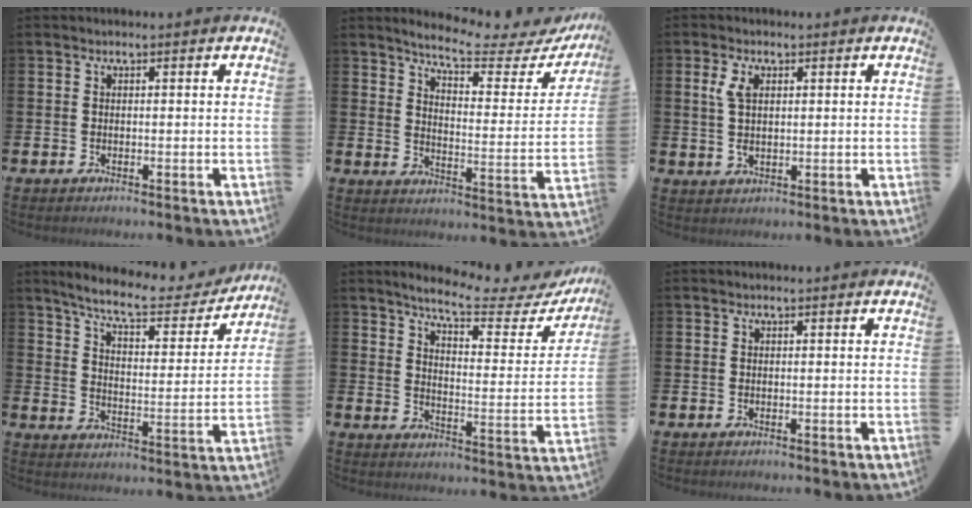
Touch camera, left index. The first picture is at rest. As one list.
[{"total": 6.1, "force": [5.5, 0.7, 2.5], "torque": [-0.068, -0.039, 0.087]}, {"total": 3.6, "force": [1.4, 1.9, 2.8], "torque": [-0.045, 0.003, 0.021]}, {"total": 8.6, "force": [7.7, 1.5, 3.5], "torque": [-0.096, -0.045, 0.129]}, {"total": 6.6, "force": [5.9, 0.8, 3.0], "torque": [-0.072, -0.040, 0.092]}, {"total": 0.0}]